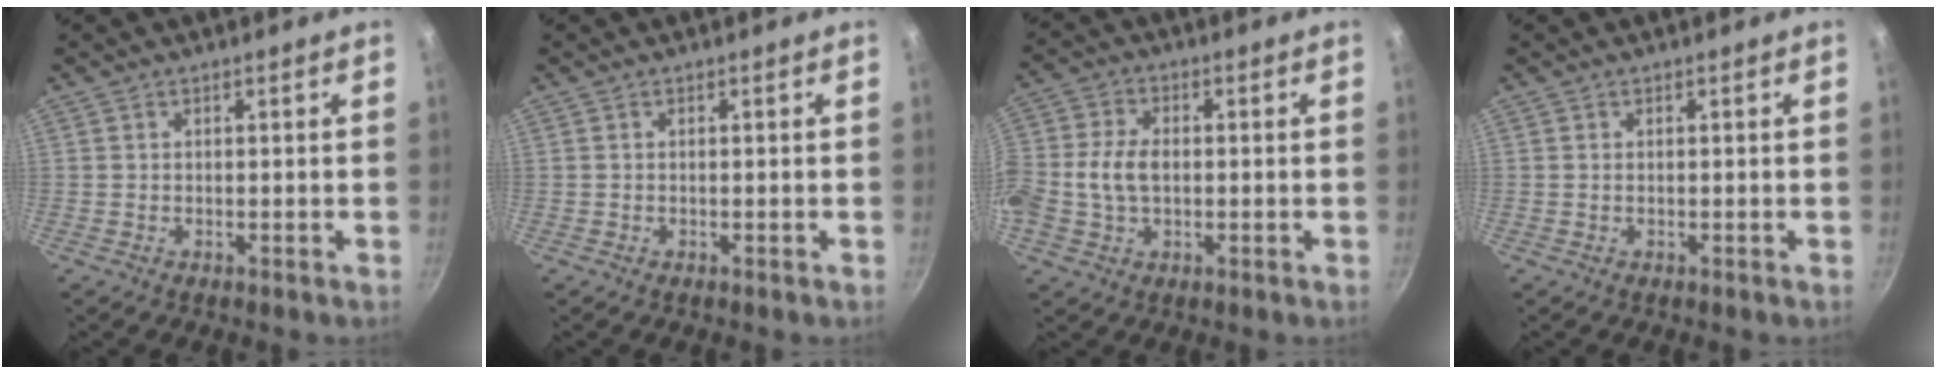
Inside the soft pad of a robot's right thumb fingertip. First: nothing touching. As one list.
[{"total": 0.0}, {"total": 9.0, "force": [-0.6, 6.1, 6.7], "torque": [-0.135, 0.020, -0.022]}, {"total": 0.0}]